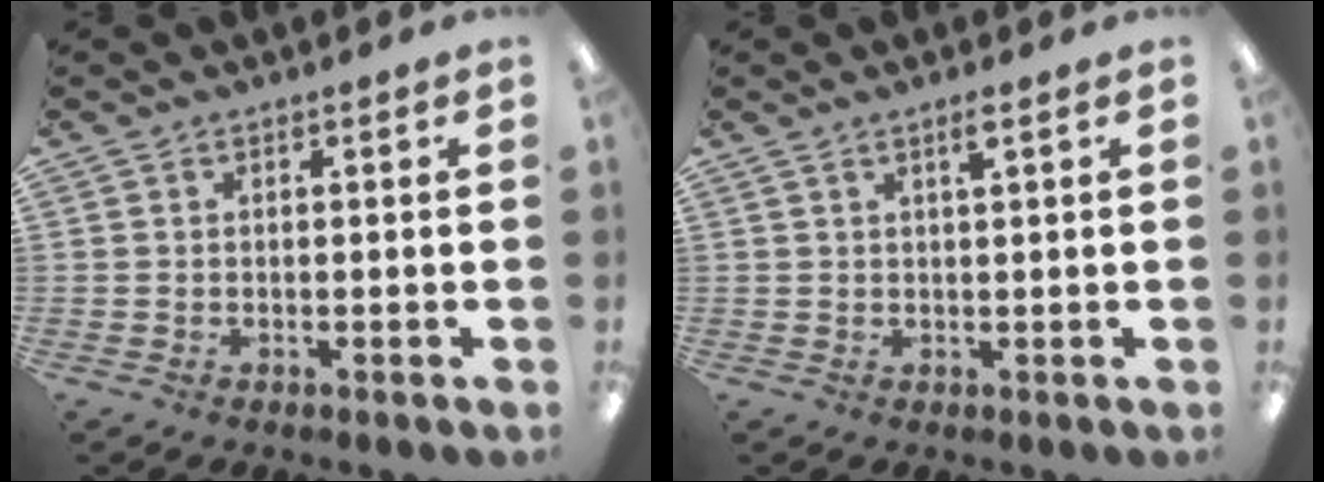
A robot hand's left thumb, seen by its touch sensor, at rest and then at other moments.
{"total": 2.3, "force": [1.4, 0.1, 1.8], "torque": [-0.032, -0.002, 0.021]}